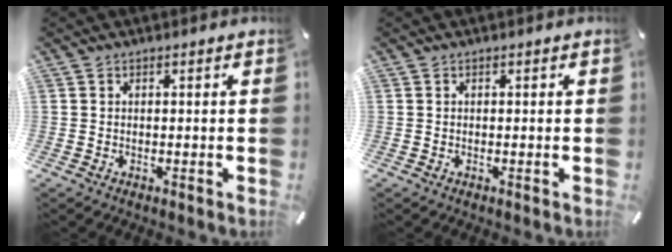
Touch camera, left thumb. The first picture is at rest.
{"total": 0.0}